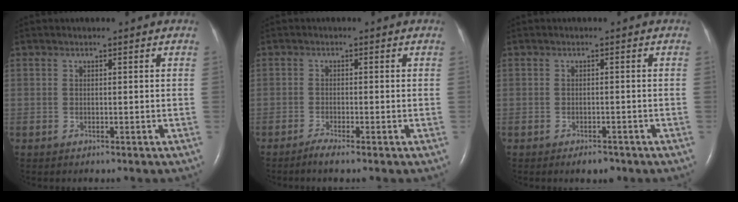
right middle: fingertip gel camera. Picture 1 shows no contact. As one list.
[{"total": 1.7, "force": [-1.3, -0.3, 1.0], "torque": [-0.028, -0.004, -0.030]}, {"total": 1.8, "force": [-1.3, 0.7, 1.0], "torque": [-0.012, 0.000, -0.013]}]